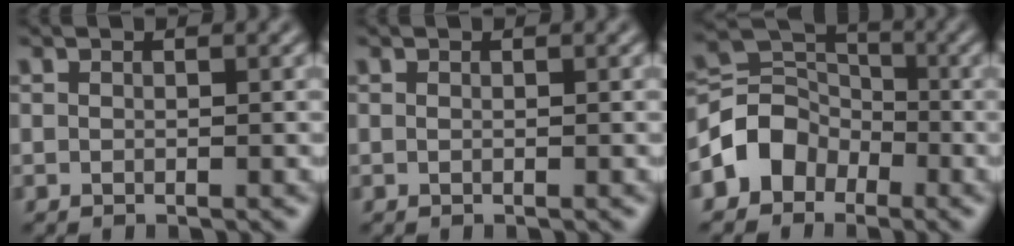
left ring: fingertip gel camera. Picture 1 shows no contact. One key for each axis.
{"total": 0.0}
{"total": 4.6, "fx": -2.3, "fy": 3.7, "fz": 1.3, "tx": -0.007, "ty": 0.011, "tz": -0.055}